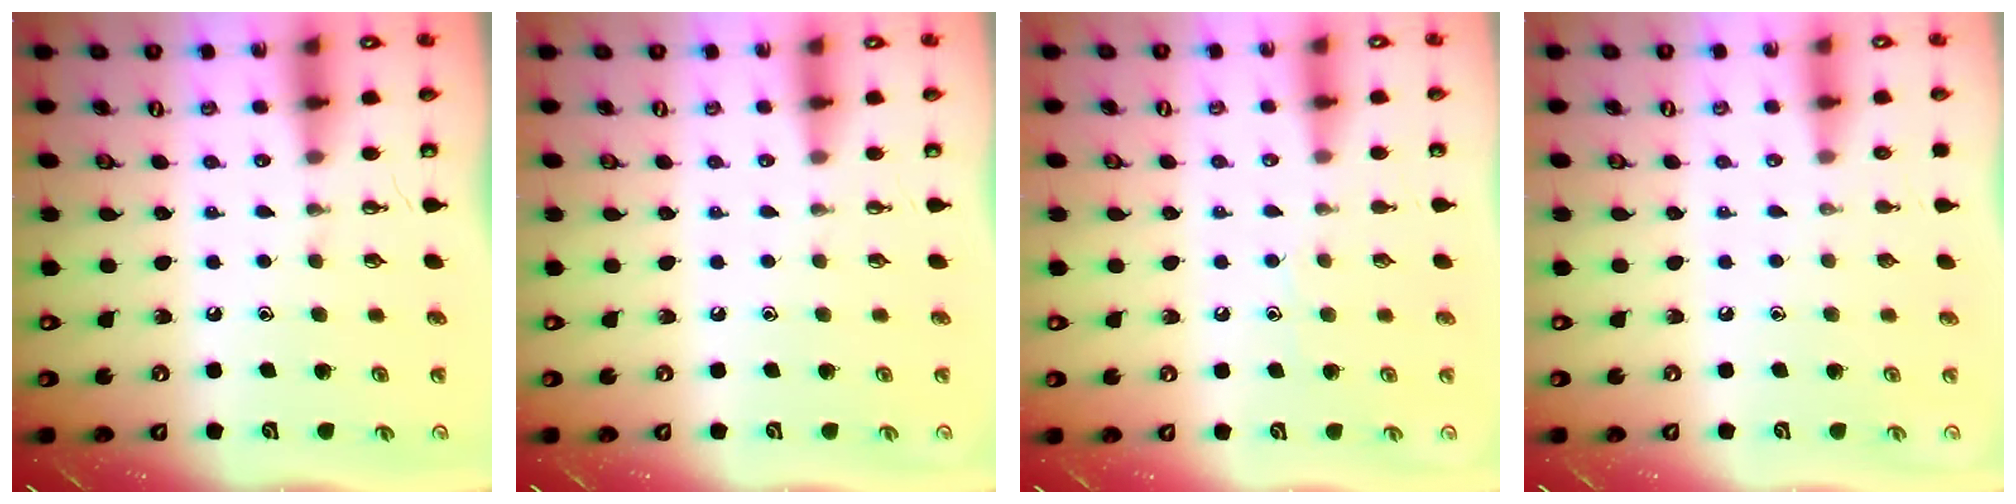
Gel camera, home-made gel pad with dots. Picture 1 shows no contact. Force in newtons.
{"total": 0.0}
{"total": 6.1, "press": 6.0, "slide": 0.7}
{"total": 0.0}